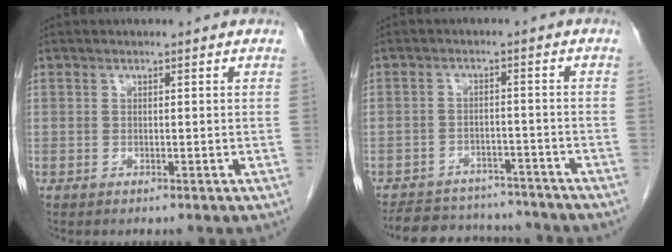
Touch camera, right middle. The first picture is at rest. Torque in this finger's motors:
{"motor_torque": [0.79, -0.82, 0.03, 0.04]}